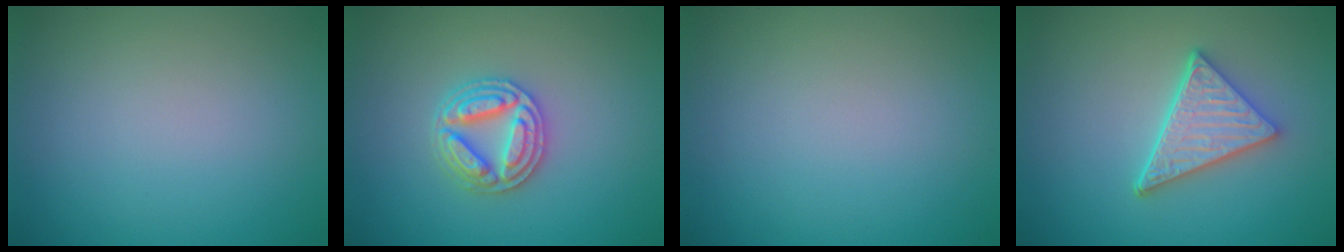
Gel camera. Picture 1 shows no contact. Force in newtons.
{"total": 3.6, "press": 3.5, "slide": 0.8}
{"total": 0.0}
{"total": 4.8, "press": 3.7, "slide": 3.1}